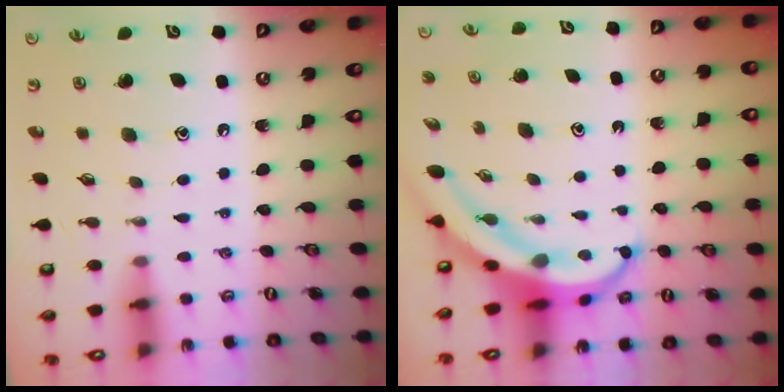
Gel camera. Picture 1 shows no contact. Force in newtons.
{"total": 7.4, "press": 7.2, "slide": 1.7}